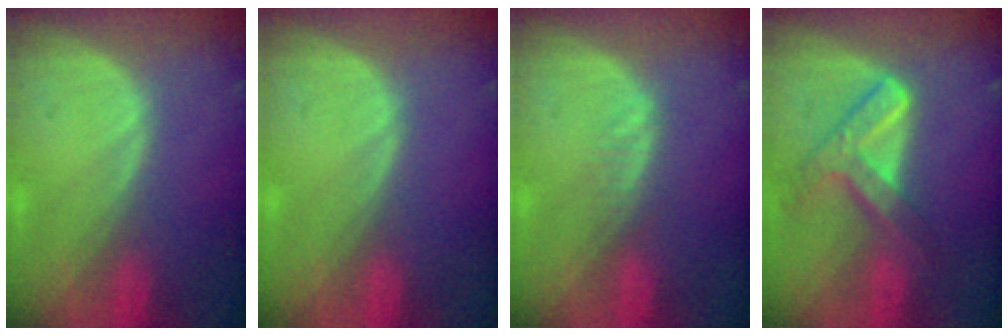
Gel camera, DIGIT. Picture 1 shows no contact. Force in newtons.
{"total": 0.0}
{"total": 1.6, "press": 1.6, "slide": 0.1}
{"total": 7.2, "press": 6.2, "slide": 3.8}